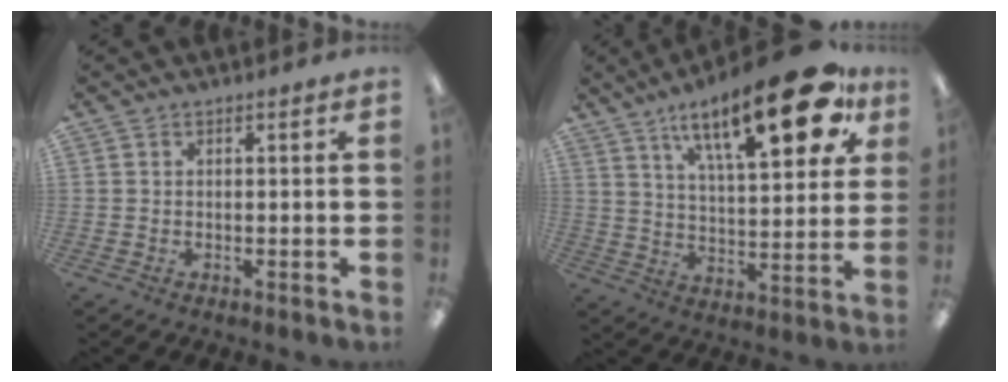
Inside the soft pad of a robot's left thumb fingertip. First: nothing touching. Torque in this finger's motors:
{"motor_torque": [0.47, 0.64, 1.39, -1.38, 0.18]}